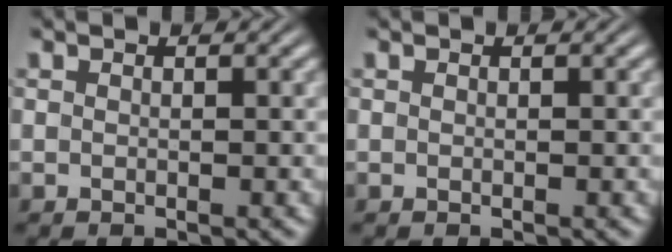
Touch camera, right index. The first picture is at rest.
{"total": 0.0}